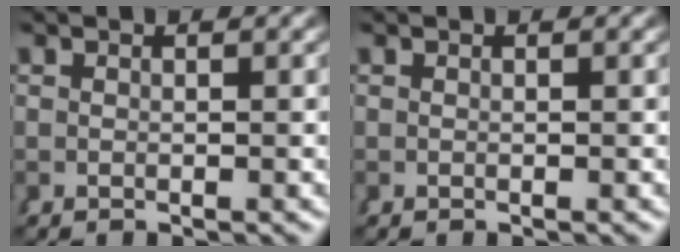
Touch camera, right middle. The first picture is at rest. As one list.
[{"total": 0.0}]